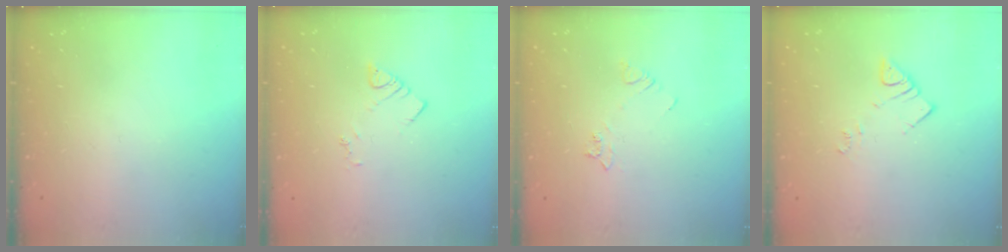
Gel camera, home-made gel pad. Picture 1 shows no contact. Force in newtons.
{"total": 2.4, "press": 2.3, "slide": 0.4}
{"total": 3.7, "press": 3.6, "slide": 0.5}
{"total": 4.9, "press": 4.8, "slide": 0.7}